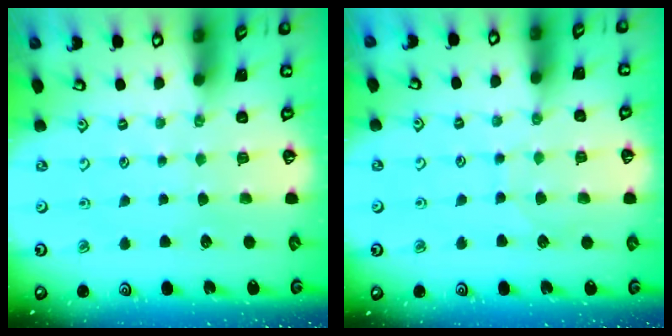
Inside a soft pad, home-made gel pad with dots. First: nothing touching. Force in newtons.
{"total": 5.4, "press": 5.4, "slide": 0.5}